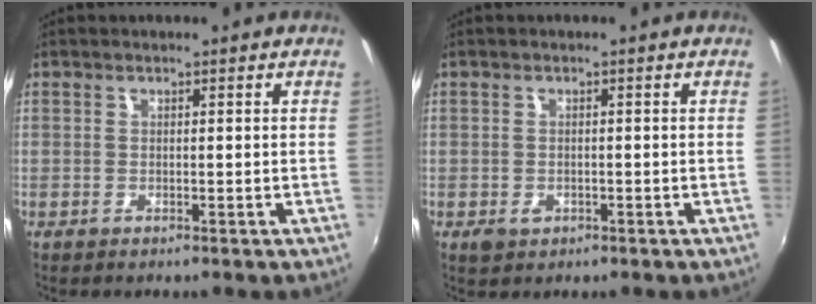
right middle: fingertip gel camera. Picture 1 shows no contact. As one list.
[{"total": 2.3, "force": [-1.0, 1.7, 1.1], "torque": [-0.020, -0.004, -0.015]}]